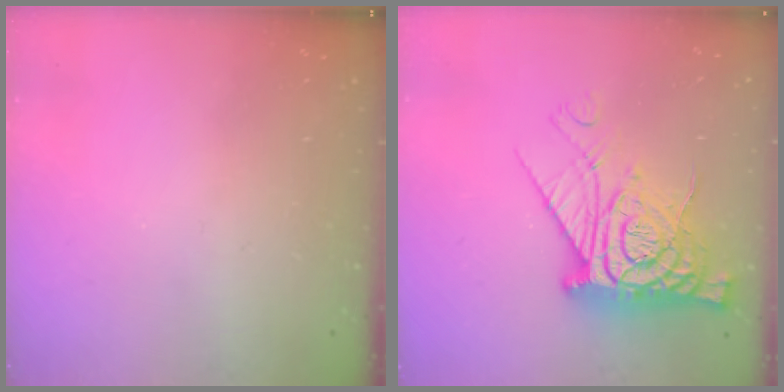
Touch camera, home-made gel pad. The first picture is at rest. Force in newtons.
{"total": 18.8, "press": 18.8, "slide": 1.6}